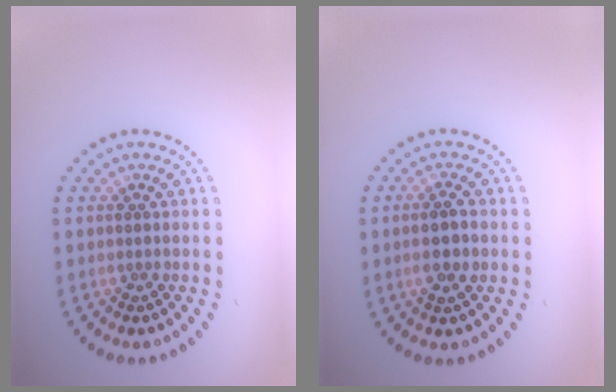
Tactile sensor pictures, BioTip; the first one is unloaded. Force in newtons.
{"total": 2.3, "press": 2.2, "slide": 0.6}